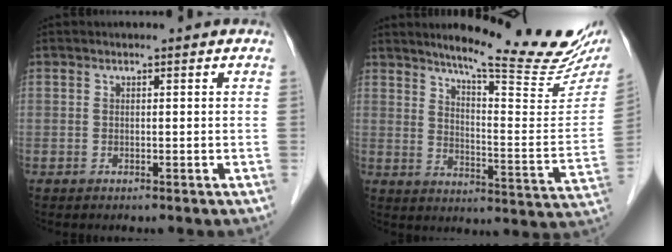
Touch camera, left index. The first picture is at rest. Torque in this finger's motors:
{"motor_torque": [0.80, -0.83, 0.23, 0.05]}